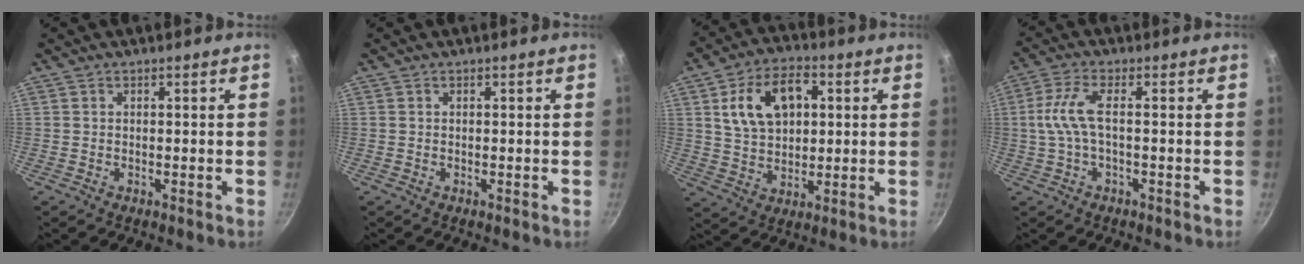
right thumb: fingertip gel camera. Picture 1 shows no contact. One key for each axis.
{"total": 0.0}
{"total": 13.5, "fx": 3.5, "fy": 8.8, "fz": 9.5, "tx": -0.138, "ty": 0.005, "tz": 0.059}
{"total": 6.1, "fx": -0.6, "fy": 1.9, "fz": 5.8, "tx": -0.141, "ty": 0.012, "tz": -0.014}